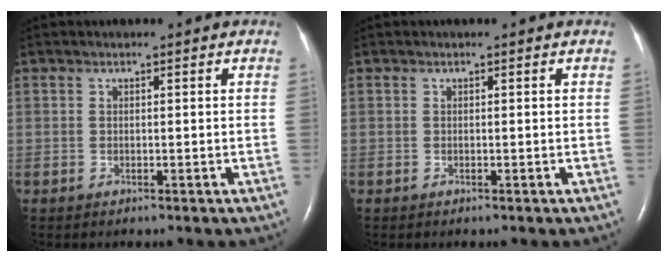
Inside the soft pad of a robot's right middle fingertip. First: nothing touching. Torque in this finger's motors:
{"motor_torque": [0.07, -0.40, 0.00, 0.00]}